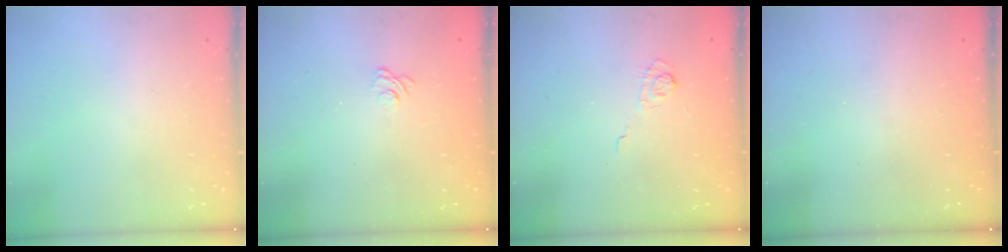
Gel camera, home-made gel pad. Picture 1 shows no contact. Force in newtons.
{"total": 2.1, "press": 1.8, "slide": 1.1}
{"total": 3.0, "press": 2.6, "slide": 1.6}
{"total": 2.4, "press": 2.2, "slide": 0.8}